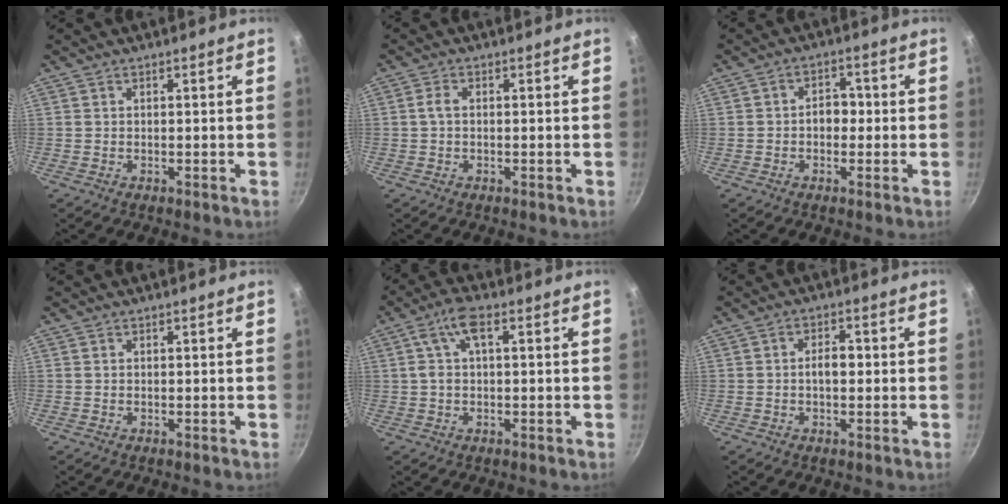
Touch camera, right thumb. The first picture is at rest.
{"total": 1.9, "force": [0.0, 1.2, 1.5], "torque": [-0.034, 0.008, -0.003]}
{"total": 4.0, "force": [-0.5, 3.0, 2.6], "torque": [-0.009, 0.014, -0.013]}
{"total": 0.0}
{"total": 5.6, "force": [1.8, 2.7, 4.6], "torque": [-0.085, 0.013, 0.030]}
{"total": 3.6, "force": [-0.2, 2.2, 2.9], "torque": [-0.031, 0.013, -0.006]}